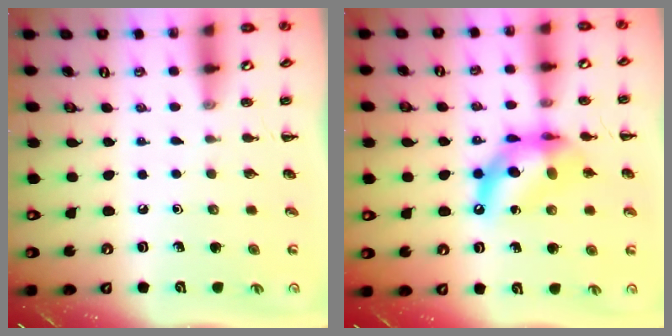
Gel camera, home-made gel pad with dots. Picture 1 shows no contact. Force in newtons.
{"total": 13.1, "press": 12.6, "slide": 3.6}